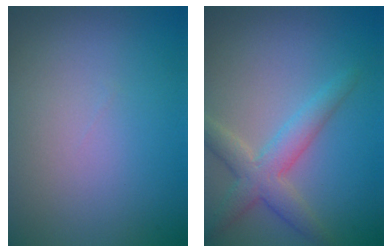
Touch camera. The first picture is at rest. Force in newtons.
{"total": 3.8, "press": 3.8, "slide": 0.1}